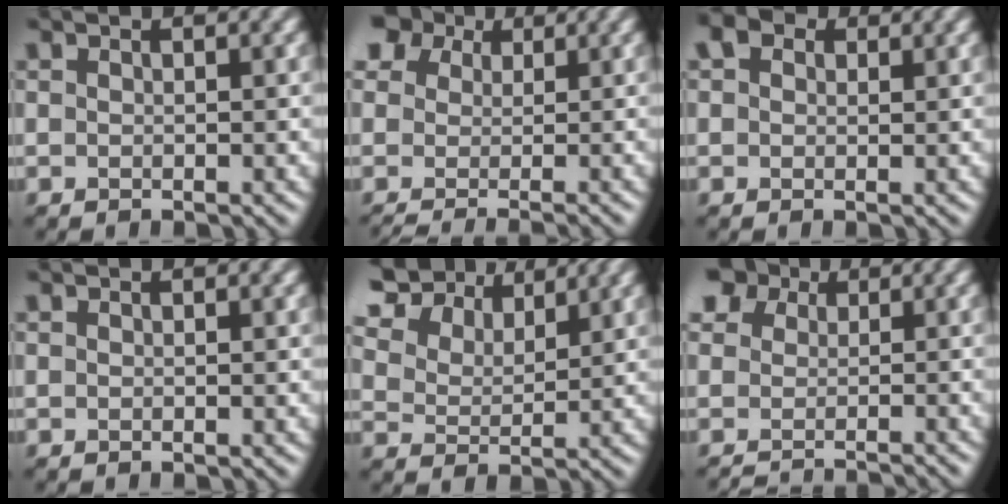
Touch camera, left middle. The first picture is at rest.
{"total": 4.3, "force": [0.2, 3.4, 2.6], "torque": [-0.032, -0.003, 0.006]}
{"total": 2.4, "force": [1.3, 1.7, 1.1], "torque": [-0.021, 0.004, 0.010]}
{"total": 0.0}
{"total": 8.8, "force": [6.8, 4.3, 3.7], "torque": [-0.103, 0.012, 0.121]}
{"total": 4.5, "force": [-0.8, 3.8, 2.3], "torque": [-0.015, -0.008, -0.007]}